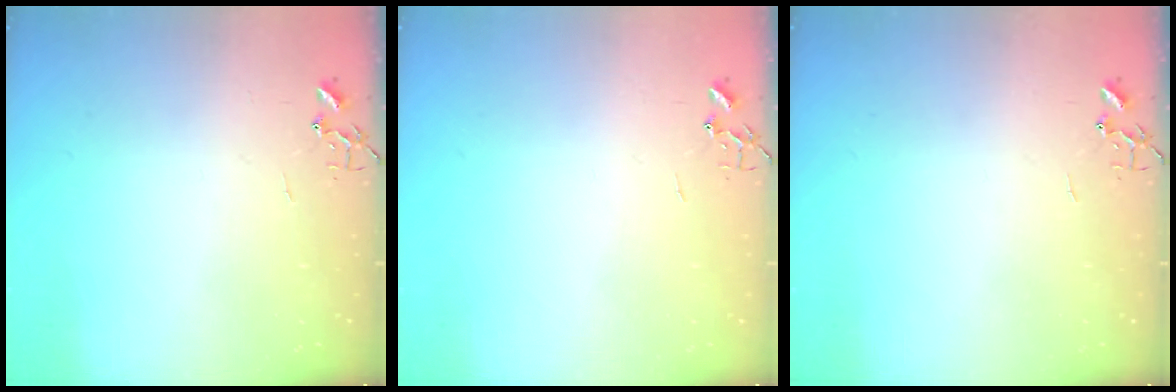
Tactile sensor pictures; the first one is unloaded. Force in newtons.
{"total": 0.0}
{"total": 0.0}